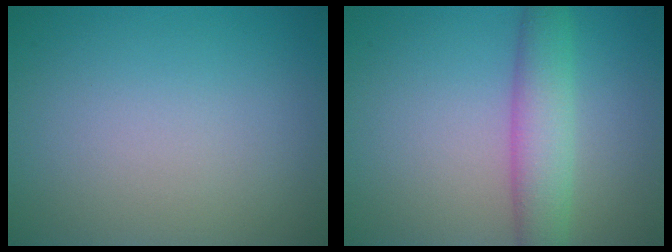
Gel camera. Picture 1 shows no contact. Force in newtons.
{"total": 4.5, "press": 4.5, "slide": 0.1}